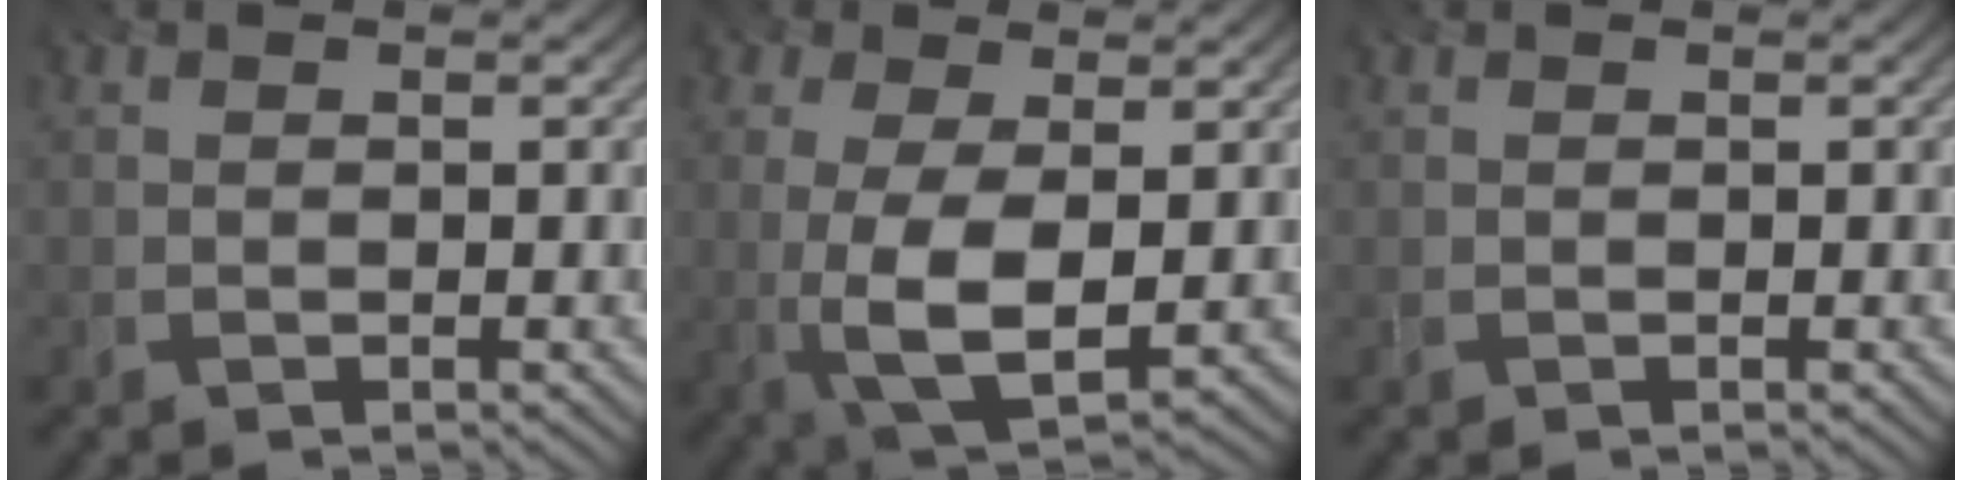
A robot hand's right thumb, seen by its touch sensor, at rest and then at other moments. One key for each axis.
{"total": 8.4, "fx": -0.4, "fy": 4.3, "fz": 7.3, "tx": -0.160, "ty": -0.007, "tz": -0.016}
{"total": 0.0}